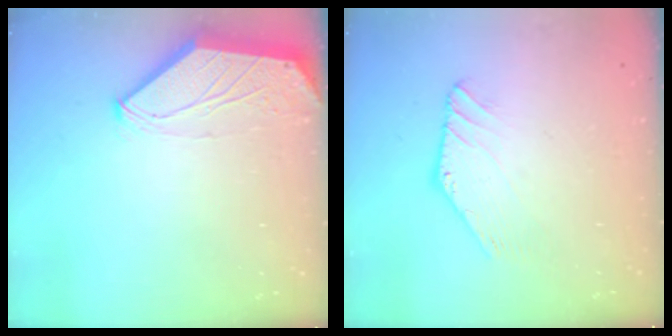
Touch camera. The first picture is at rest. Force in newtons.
{"total": 1.5, "press": 1.5, "slide": 0.0}